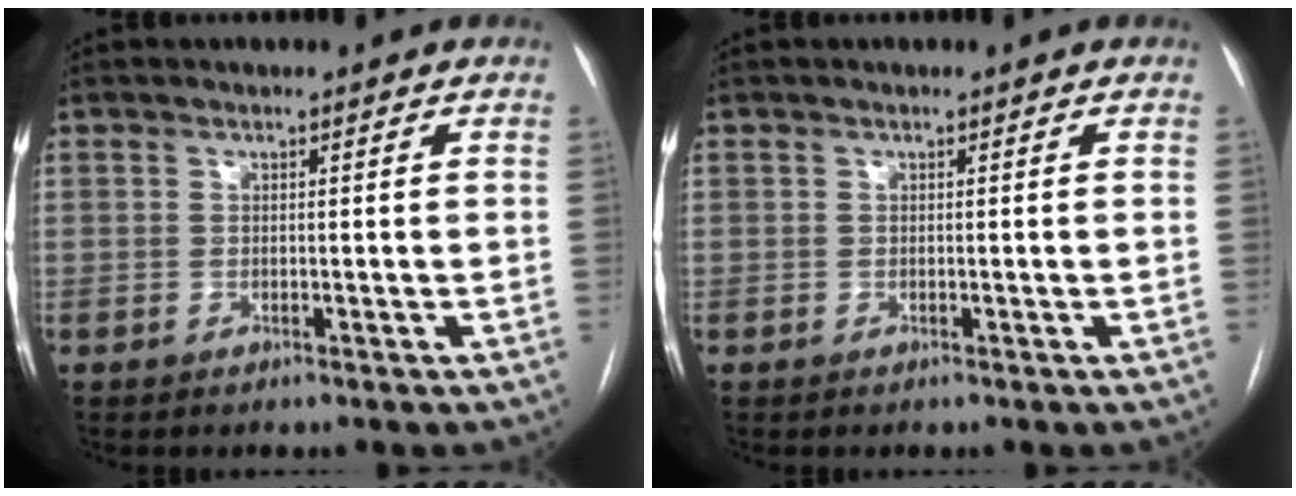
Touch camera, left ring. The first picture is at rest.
{"total": 0.0}